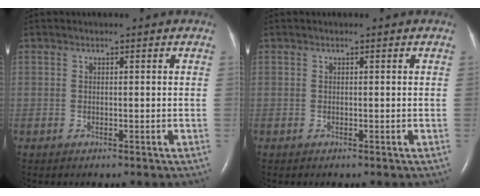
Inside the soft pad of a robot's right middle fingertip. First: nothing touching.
{"total": 0.0}